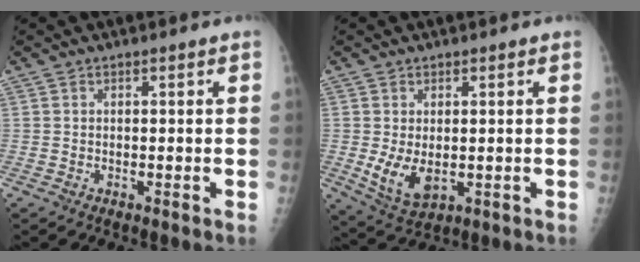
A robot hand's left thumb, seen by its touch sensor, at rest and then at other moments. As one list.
[{"total": 6.4, "force": [-0.5, 3.9, 5.0], "torque": [-0.084, -0.019, 0.005]}]